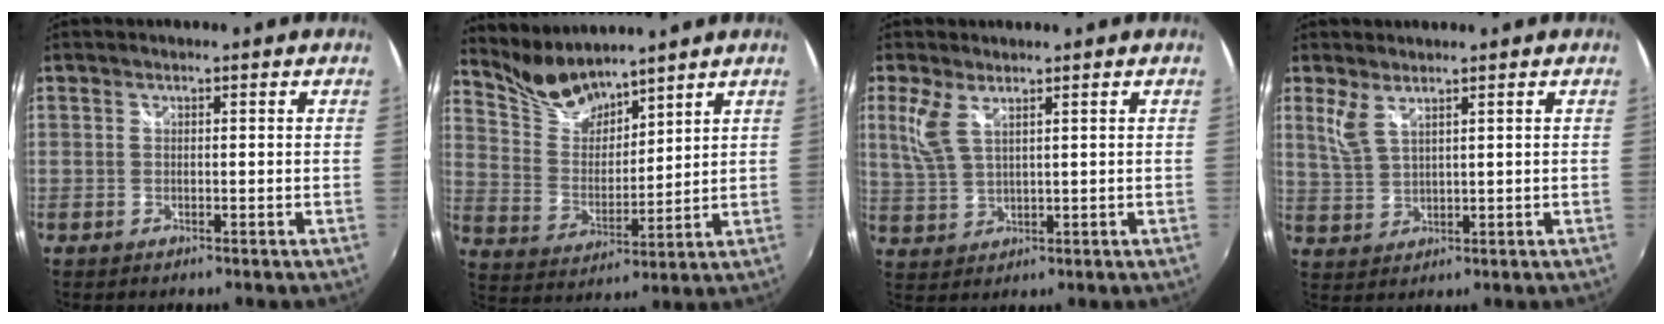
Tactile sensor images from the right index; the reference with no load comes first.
{"total": 9.2, "force": [8.6, 1.9, 2.5], "torque": [-0.053, -0.006, 0.180]}
{"total": 5.1, "force": [2.6, 1.8, 4.0], "torque": [-0.092, 0.000, 0.059]}
{"total": 3.8, "force": [2.5, 1.1, 2.6], "torque": [-0.056, -0.004, 0.054]}